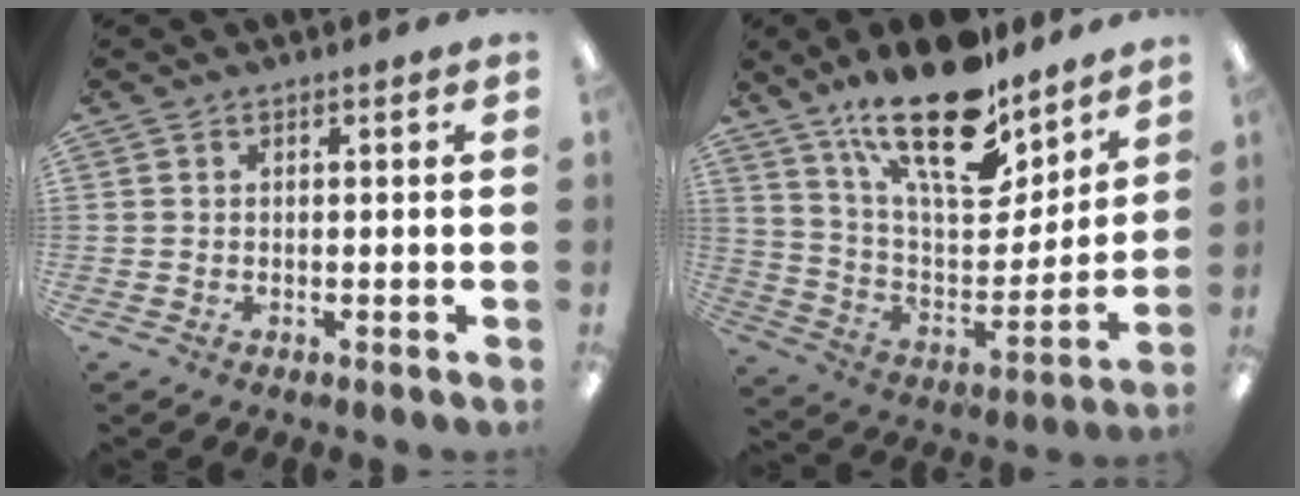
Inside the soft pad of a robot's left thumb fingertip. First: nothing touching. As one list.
[{"total": 23.3, "force": [17.0, 8.8, 13.3], "torque": [-0.213, -0.109, 0.292]}]